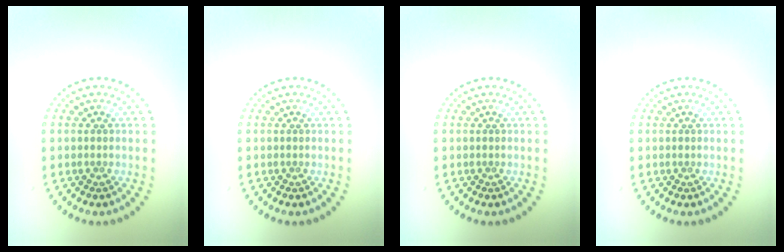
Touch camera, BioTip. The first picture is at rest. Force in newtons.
{"total": 0.0}
{"total": 0.0}
{"total": 0.0}